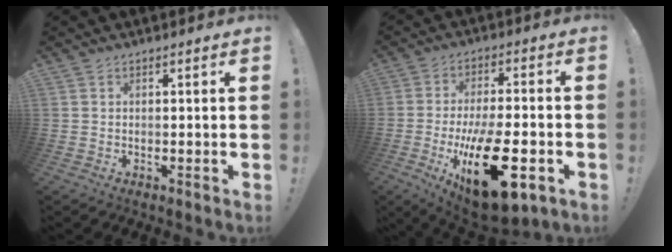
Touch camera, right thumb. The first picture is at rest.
{"total": 21.8, "force": [-7.3, 8.8, 18.6], "torque": [-0.302, 0.027, -0.103]}